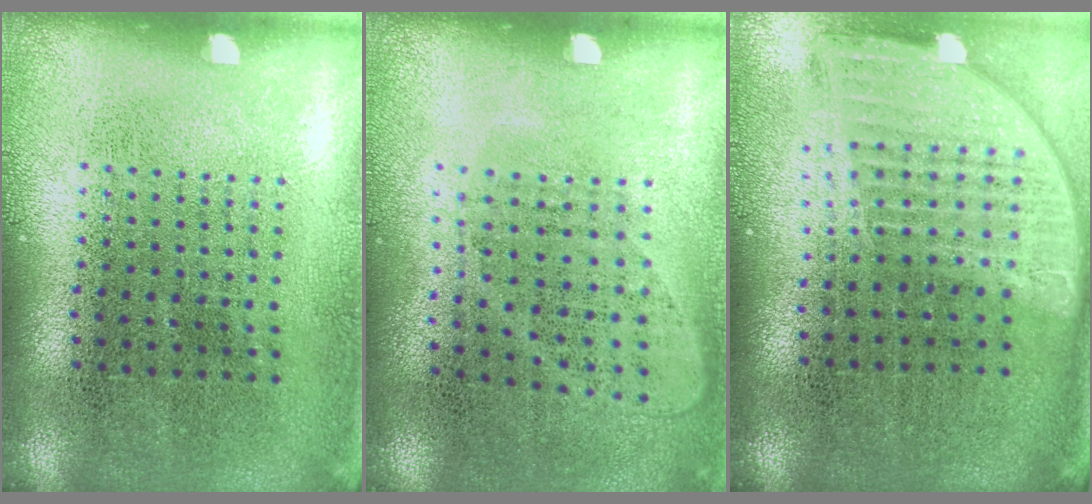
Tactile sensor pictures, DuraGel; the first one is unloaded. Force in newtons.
{"total": 1.0, "press": 0.8, "slide": 0.5}
{"total": 2.0, "press": 1.6, "slide": 1.2}